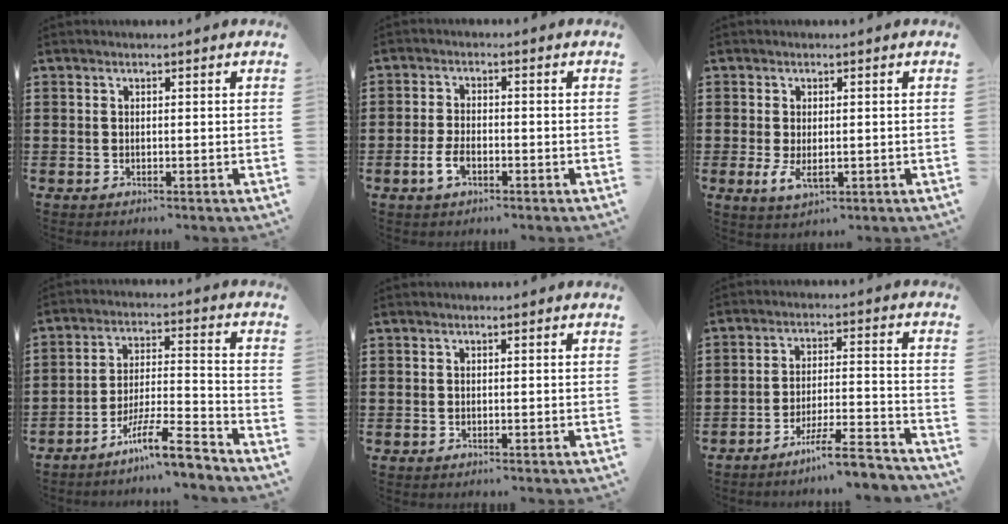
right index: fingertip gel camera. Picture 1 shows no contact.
{"total": 3.4, "force": [-1.5, 1.7, 2.5], "torque": [-0.058, -0.002, -0.031]}
{"total": 3.0, "force": [-0.4, 1.3, 2.7], "torque": [-0.065, -0.006, -0.010]}
{"total": 9.9, "force": [-8.0, 0.9, 5.9], "torque": [-0.106, 0.013, -0.153]}
{"total": 0.0}
{"total": 7.3, "force": [-6.3, 0.2, 3.6], "torque": [-0.060, 0.001, -0.119]}